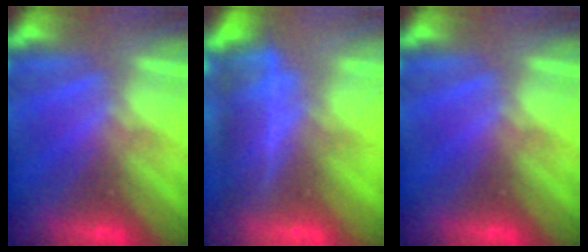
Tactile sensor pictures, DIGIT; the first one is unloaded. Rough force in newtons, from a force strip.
{"total": 8.8}
{"total": 0.0}